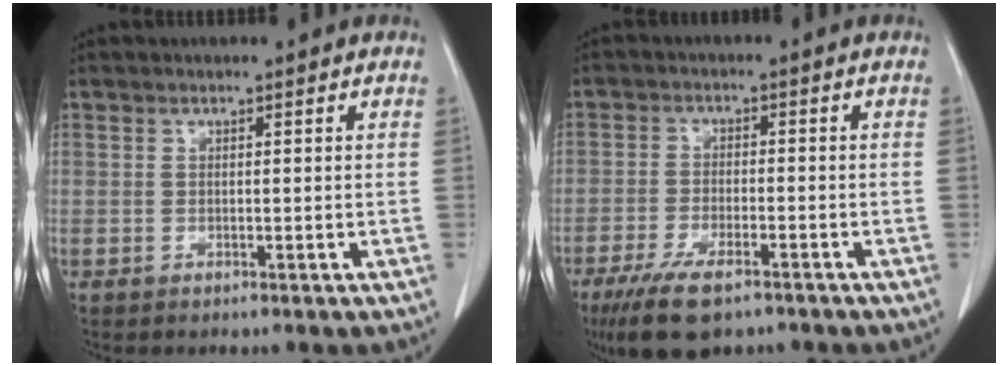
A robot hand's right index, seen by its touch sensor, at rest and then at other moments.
{"total": 9.1, "force": [-6.2, 2.8, 6.0], "torque": [-0.107, -0.016, -0.102]}